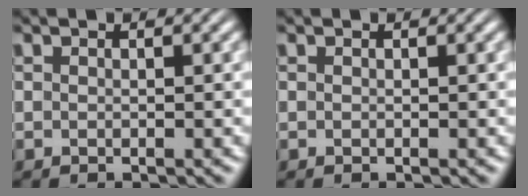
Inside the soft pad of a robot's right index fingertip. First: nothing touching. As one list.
[{"total": 0.0}]